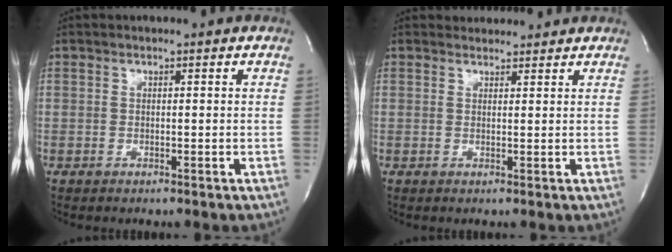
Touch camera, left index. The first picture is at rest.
{"total": 3.5, "force": [3.3, 1.0, 0.0], "torque": [-0.003, 0.011, 0.041]}